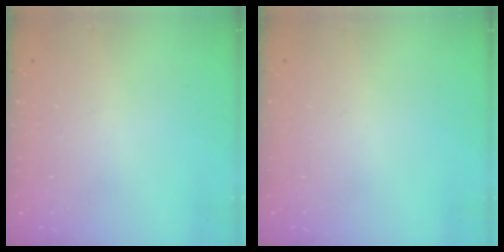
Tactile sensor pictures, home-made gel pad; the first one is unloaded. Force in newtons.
{"total": 0.0}